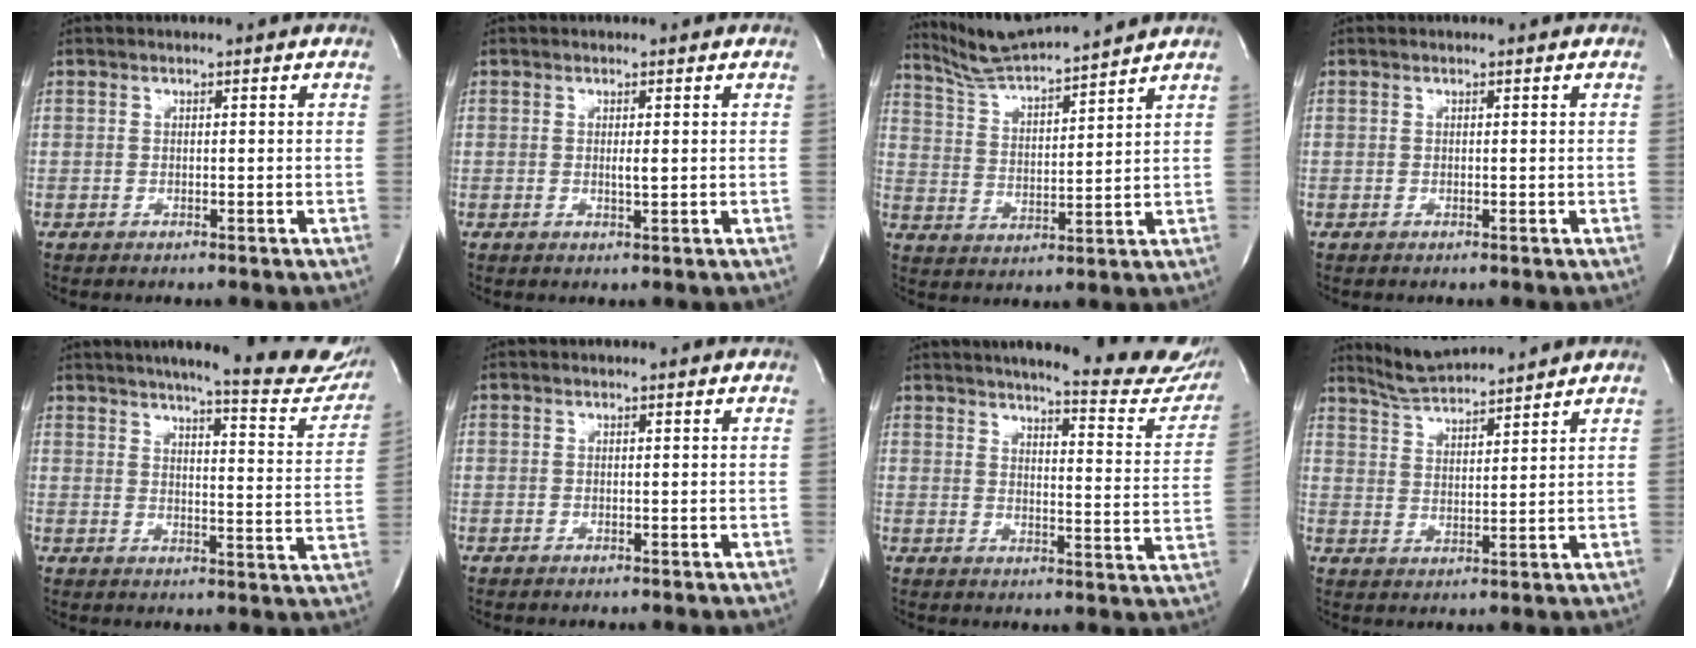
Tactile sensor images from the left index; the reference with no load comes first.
{"total": 1.1, "force": [0.2, 0.1, 1.1], "torque": [-0.025, -0.002, 0.003]}
{"total": 11.9, "force": [11.3, -0.7, 3.7], "torque": [-0.078, 0.014, 0.200]}
{"total": 0.0}
{"total": 21.3, "force": [18.6, 2.3, 10.1], "torque": [-0.136, -0.051, 0.216]}
{"total": 0.6, "force": [0.6, 0.1, 0.1], "torque": [-0.002, 0.002, 0.004]}
{"total": 22.0, "force": [19.7, 2.7, 9.6], "torque": [-0.127, -0.074, 0.223]}
{"total": 8.5, "force": [8.2, -0.3, 2.4], "torque": [-0.054, 0.015, 0.151]}